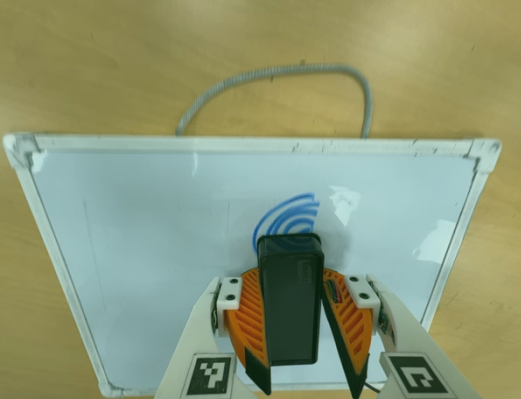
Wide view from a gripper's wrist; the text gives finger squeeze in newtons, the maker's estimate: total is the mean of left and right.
{"total": 11.7, "left": 14.5, "right": 9.0}